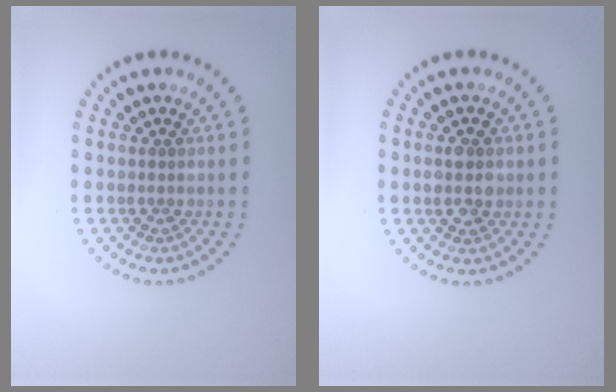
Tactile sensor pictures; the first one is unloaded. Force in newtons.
{"total": 2.3, "press": 2.3, "slide": 0.2}